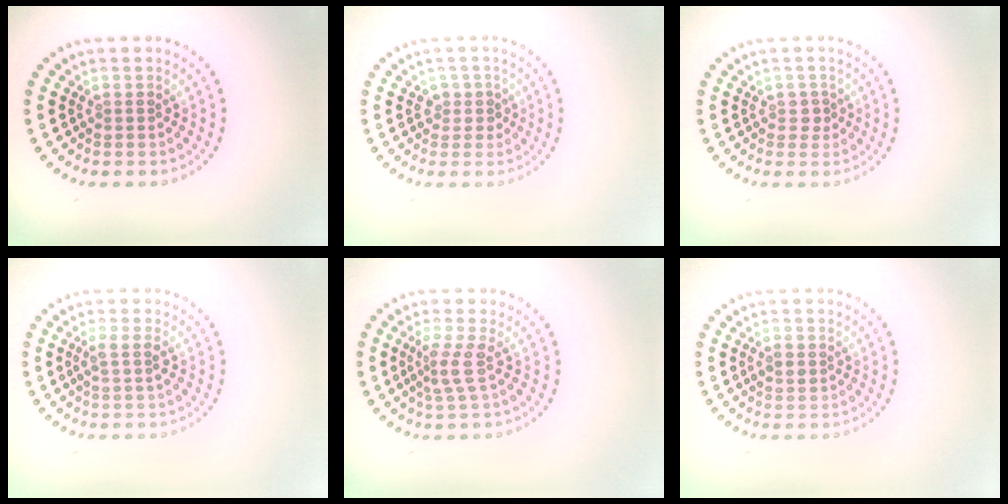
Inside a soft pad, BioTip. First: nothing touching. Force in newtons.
{"total": 1.5, "press": 1.3, "slide": 0.8}
{"total": 1.0, "press": 0.9, "slide": 0.4}
{"total": 1.4, "press": 1.1, "slide": 0.8}
{"total": 2.2, "press": 1.6, "slide": 1.6}
{"total": 1.0, "press": 1.0, "slide": 0.1}